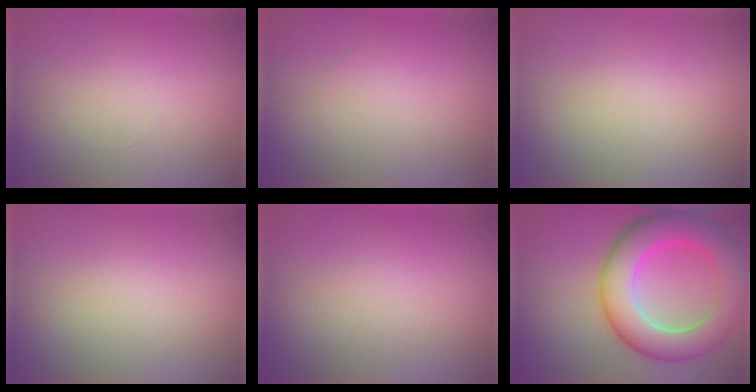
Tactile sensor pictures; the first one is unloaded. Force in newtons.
{"total": 0.0}
{"total": 0.0}
{"total": 0.0}
{"total": 0.0}
{"total": 9.1, "press": 9.1, "slide": 0.2}